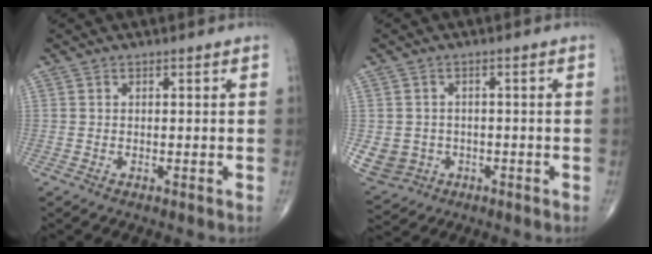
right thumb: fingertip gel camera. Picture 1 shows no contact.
{"total": 7.1, "force": [-1.5, 6.6, 2.2], "torque": [-0.049, 0.010, -0.011]}